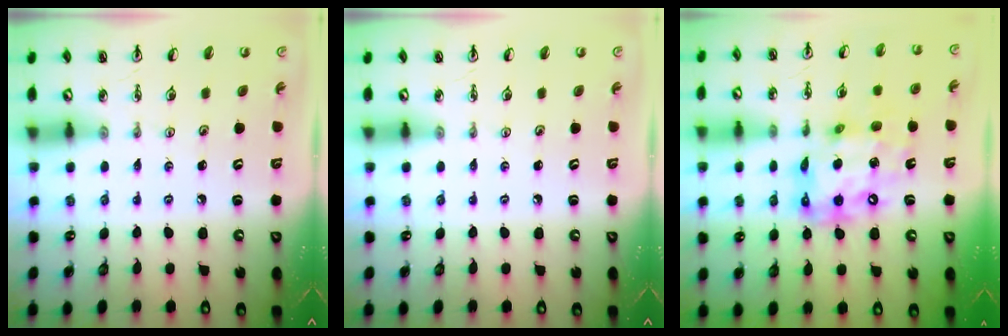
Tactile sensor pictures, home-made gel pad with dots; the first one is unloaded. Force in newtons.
{"total": 0.0}
{"total": 15.4, "press": 15.4, "slide": 1.2}